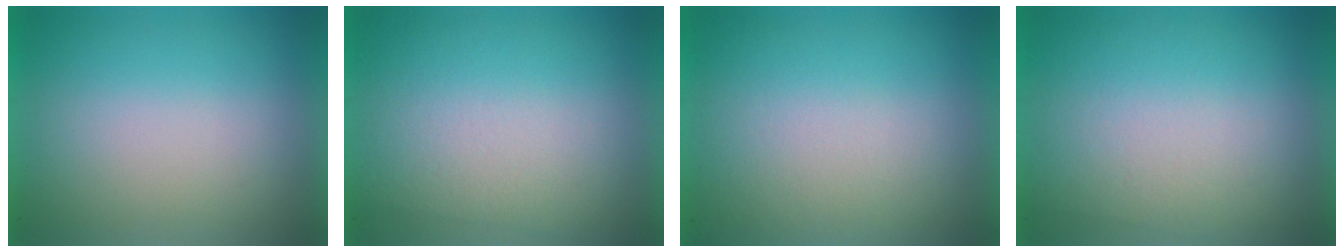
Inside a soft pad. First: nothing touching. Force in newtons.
{"total": 2.8}
{"total": 2.3}
{"total": 2.6}